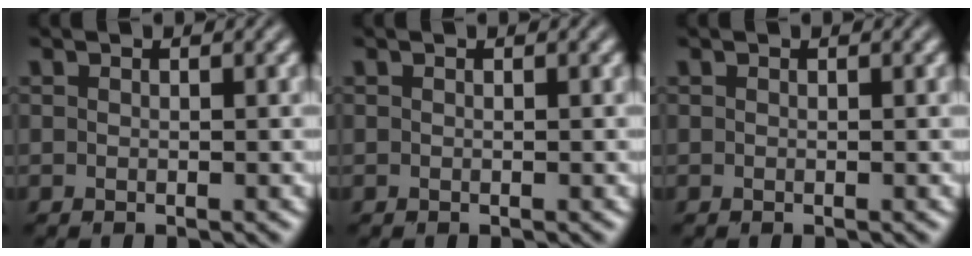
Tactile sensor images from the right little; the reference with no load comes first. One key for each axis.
{"total": 0.0}
{"total": 0.0}